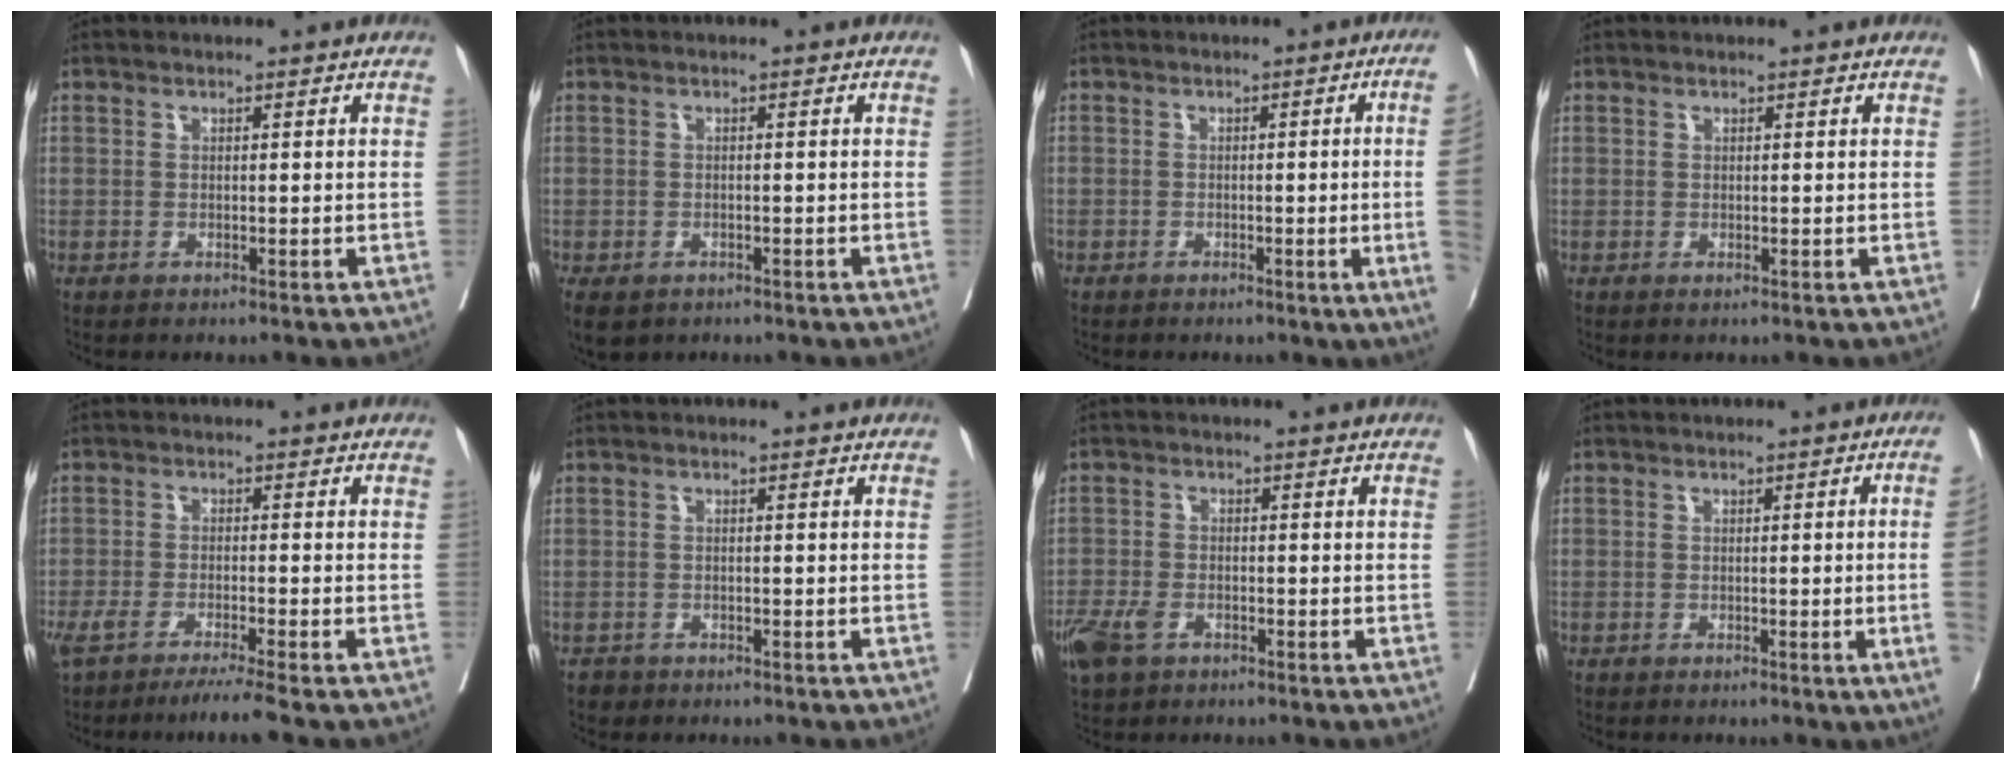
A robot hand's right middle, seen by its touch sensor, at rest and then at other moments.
{"total": 7.9, "force": [-4.5, 5.5, 3.4], "torque": [-0.090, -0.014, -0.059]}
{"total": 7.0, "force": [-1.1, -2.0, 6.6], "torque": [-0.063, -0.014, -0.019]}
{"total": 0.0}
{"total": 6.9, "force": [-5.4, -1.0, 4.0], "torque": [-0.055, -0.018, -0.089]}
{"total": 1.4, "force": [-1.0, 0.9, 0.0], "torque": [-0.005, 0.002, -0.017]}
{"total": 5.5, "force": [-3.3, 3.1, 3.2], "torque": [-0.068, -0.005, -0.062]}
{"total": 5.1, "force": [-0.8, -1.6, 4.8], "torque": [-0.049, -0.011, -0.010]}